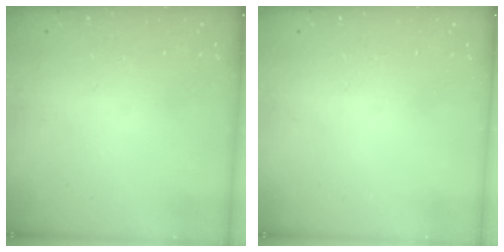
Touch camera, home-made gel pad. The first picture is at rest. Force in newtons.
{"total": 0.0}